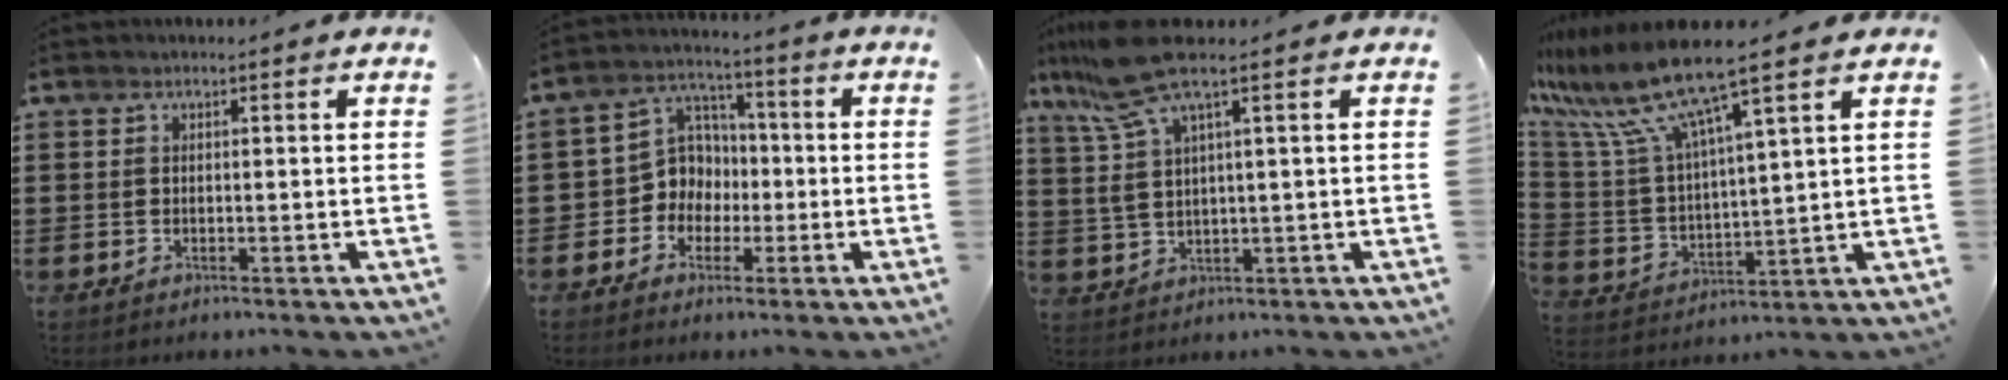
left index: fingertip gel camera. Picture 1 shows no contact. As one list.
[{"total": 7.1, "force": [-1.3, 6.7, 2.0], "torque": [-0.076, 0.007, -0.029]}, {"total": 9.2, "force": [4.7, 1.0, 7.8], "torque": [-0.197, -0.022, 0.076]}, {"total": 11.3, "force": [8.4, 0.4, 7.5], "torque": [-0.194, -0.054, 0.133]}]